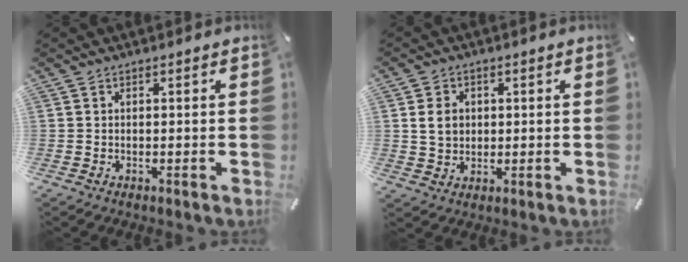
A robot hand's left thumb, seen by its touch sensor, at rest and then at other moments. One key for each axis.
{"total": 5.2, "fx": 0.7, "fy": 4.6, "fz": 2.3, "tx": -0.052, "ty": 0.004, "tz": 0.011}